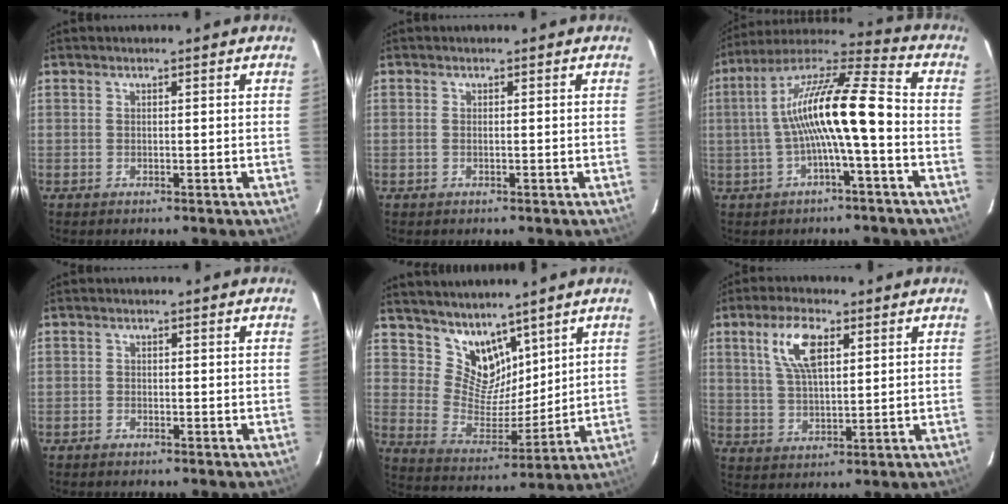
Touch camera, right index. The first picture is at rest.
{"total": 0.5, "force": [0.0, 0.3, 0.5], "torque": [-0.011, 0.001, 0.000]}
{"total": 14.9, "force": [-1.9, 1.7, 14.7], "torque": [-0.269, 0.024, -0.036]}
{"total": 1.0, "force": [-0.9, 0.5, 0.0], "torque": [-0.003, 0.005, -0.018]}
{"total": 10.3, "force": [7.7, 5.9, 3.4], "torque": [-0.058, -0.002, 0.156]}
{"total": 8.8, "force": [3.7, 3.6, 7.2], "torque": [-0.139, 0.012, 0.072]}